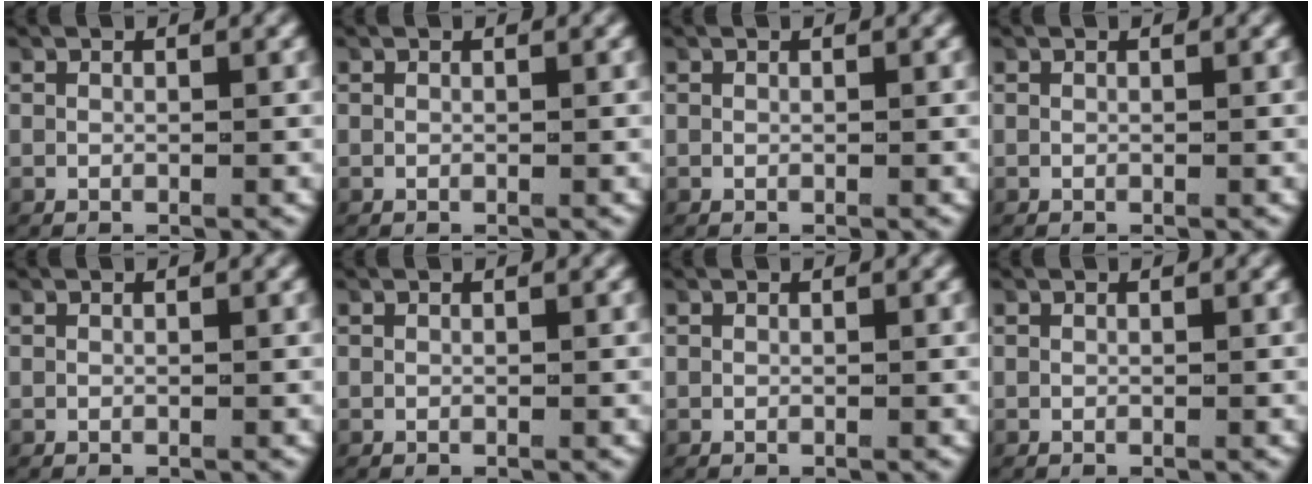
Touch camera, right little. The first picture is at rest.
{"total": 0.0}
{"total": 0.0}
{"total": 0.0}
{"total": 0.0}
{"total": 0.0}
{"total": 0.0}
{"total": 0.0}